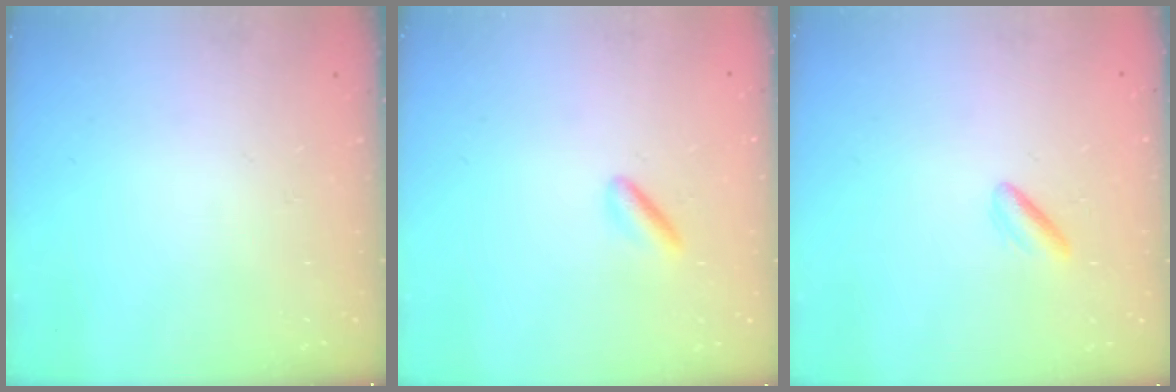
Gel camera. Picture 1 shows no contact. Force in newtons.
{"total": 3.5, "press": 3.4, "slide": 0.8}
{"total": 2.9, "press": 2.7, "slide": 1.1}